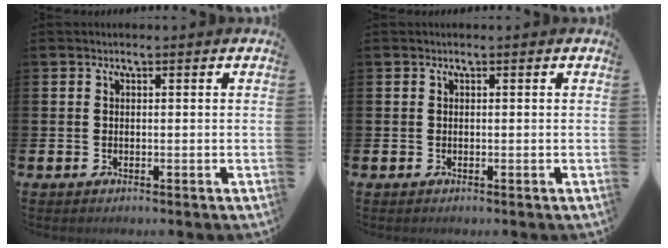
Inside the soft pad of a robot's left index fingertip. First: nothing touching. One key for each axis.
{"total": 0.0}